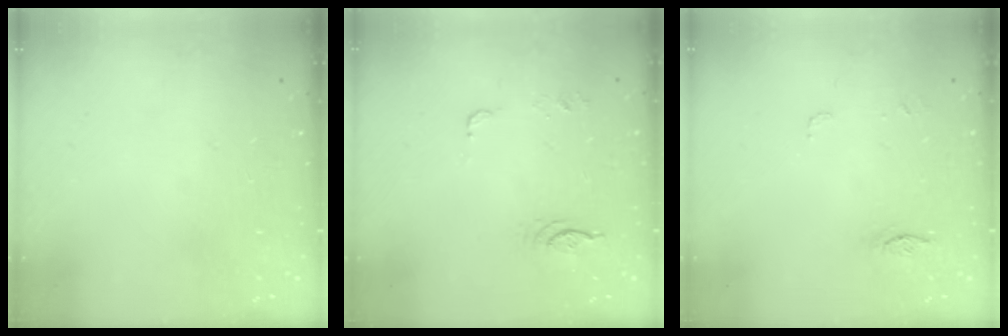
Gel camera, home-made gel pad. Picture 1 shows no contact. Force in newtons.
{"total": 14.8, "press": 7.2, "slide": 12.9}
{"total": 5.5, "press": 5.4, "slide": 0.4}